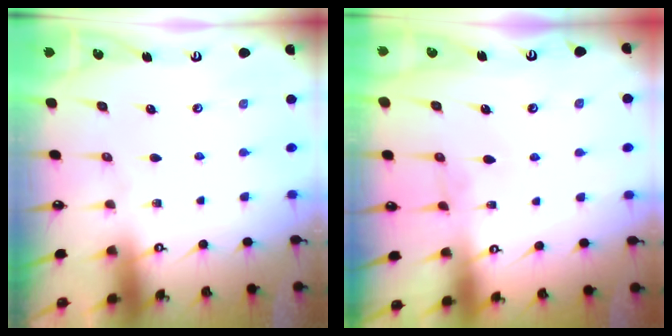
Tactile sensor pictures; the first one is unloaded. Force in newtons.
{"total": 0.9, "press": 0.8, "slide": 0.3}